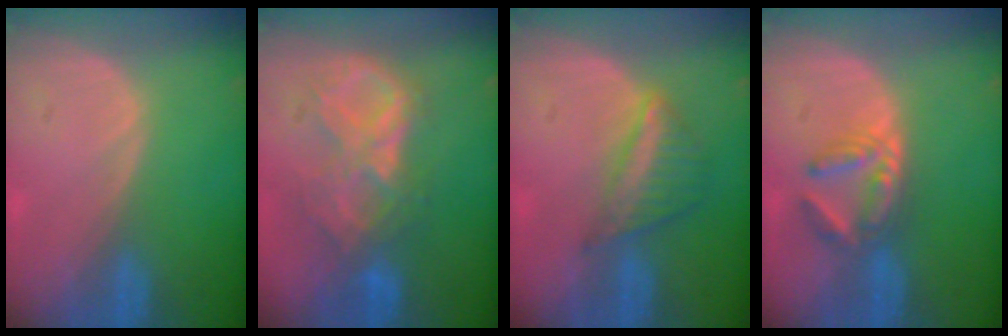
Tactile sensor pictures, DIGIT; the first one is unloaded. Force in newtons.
{"total": 8.8, "press": 7.7, "slide": 4.2}
{"total": 6.2, "press": 5.4, "slide": 2.9}
{"total": 5.7, "press": 5.1, "slide": 2.6}